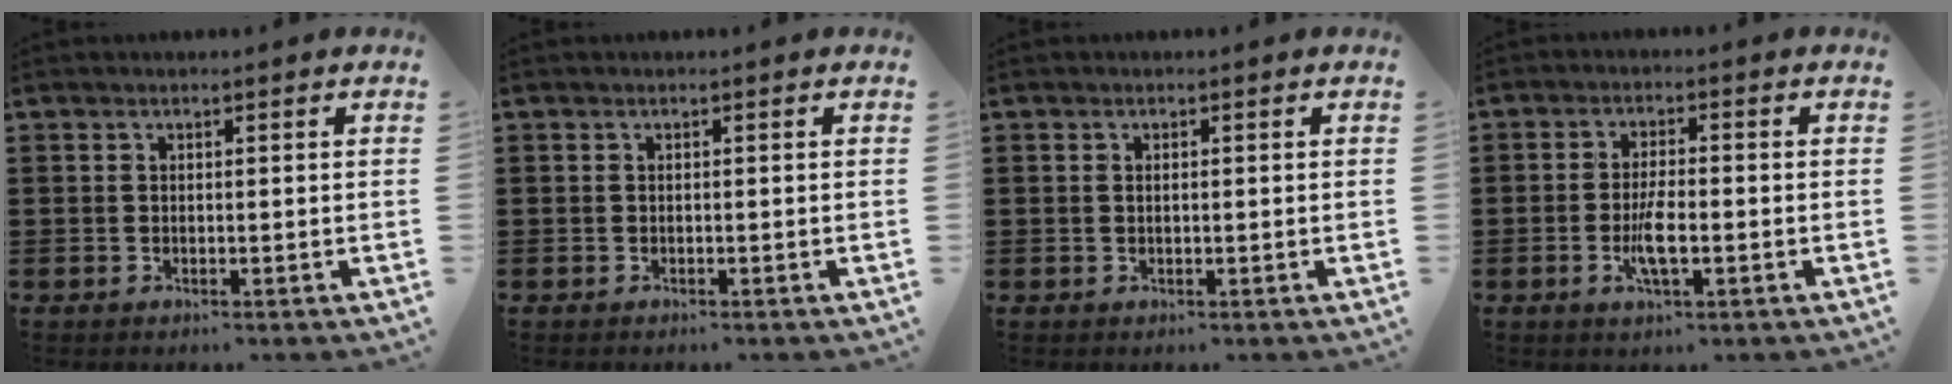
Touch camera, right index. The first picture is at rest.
{"total": 0.0}
{"total": 0.6, "force": [0.0, 0.2, 0.5], "torque": [-0.012, -0.001, 0.000]}
{"total": 5.1, "force": [-1.5, 1.1, 4.7], "torque": [-0.101, -0.009, -0.031]}